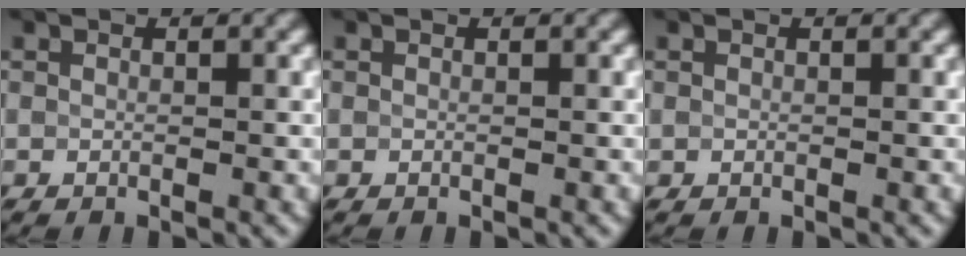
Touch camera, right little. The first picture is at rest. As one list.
[{"total": 0.0}, {"total": 0.0}]